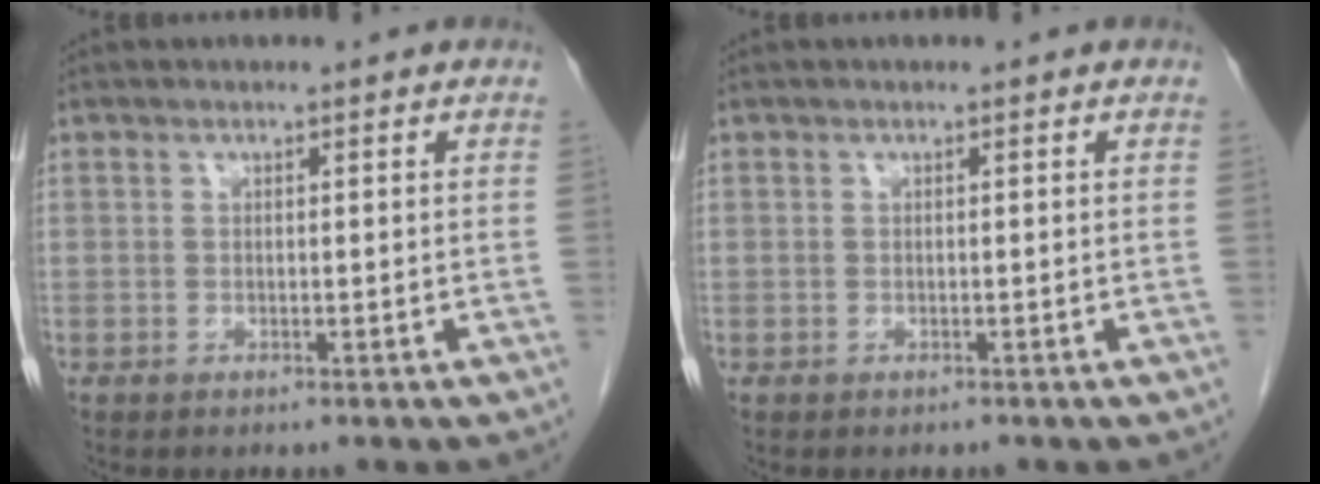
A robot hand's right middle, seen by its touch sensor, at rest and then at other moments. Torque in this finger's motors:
{"motor_torque": [0.25, -0.09, -0.06, -0.01]}